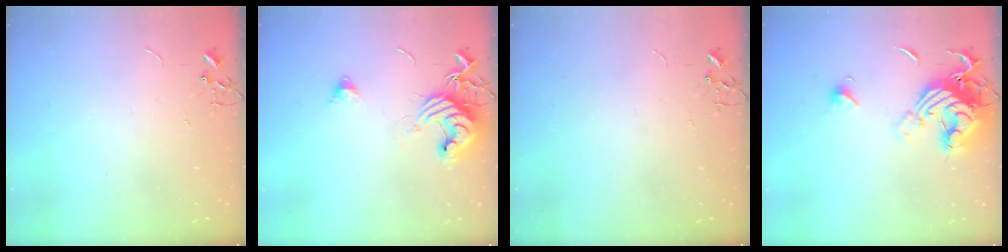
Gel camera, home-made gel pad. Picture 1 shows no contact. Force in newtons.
{"total": 11.7, "press": 11.6, "slide": 1.7}
{"total": 0.0}
{"total": 15.2, "press": 15.1, "slide": 1.4}